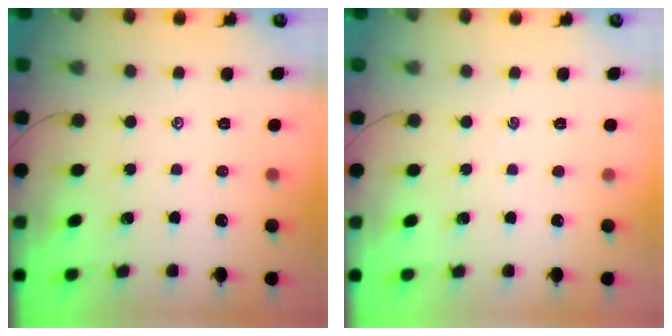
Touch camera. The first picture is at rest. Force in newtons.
{"total": 0.0}